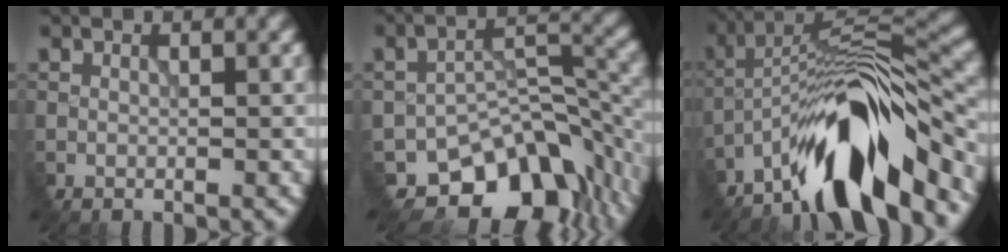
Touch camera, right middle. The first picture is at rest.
{"total": 10.9, "force": [-7.6, 5.7, 5.4], "torque": [-0.069, -0.011, -0.119]}
{"total": 12.1, "force": [-7.8, 2.7, 8.8], "torque": [-0.143, 0.014, -0.145]}